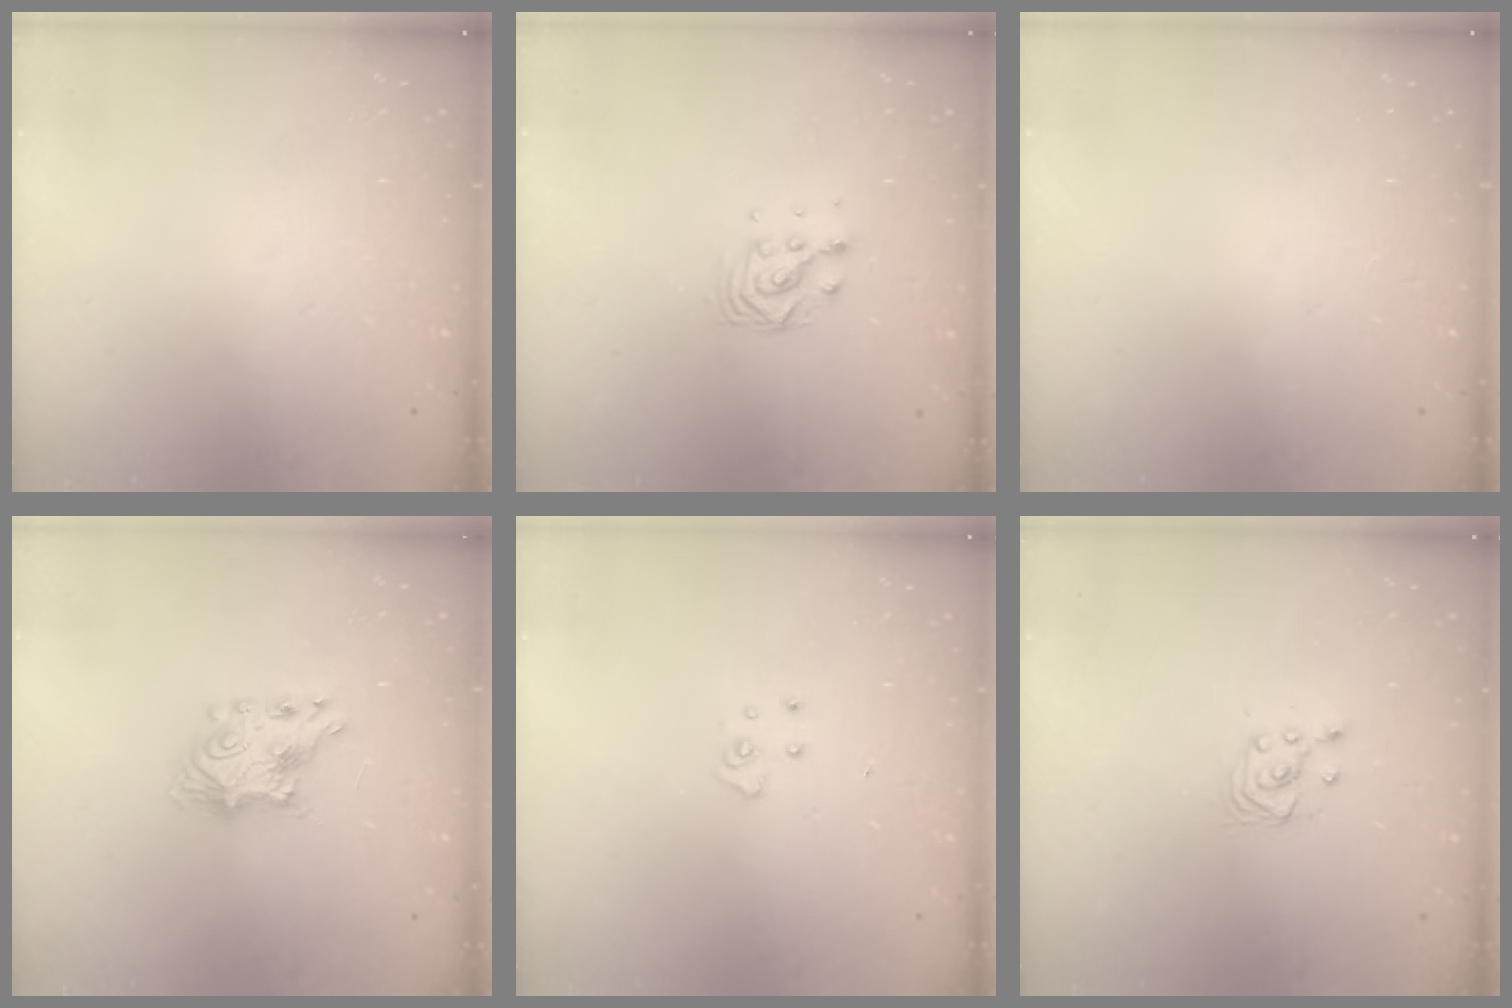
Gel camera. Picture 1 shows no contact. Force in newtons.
{"total": 6.8, "press": 6.8, "slide": 0.4}
{"total": 0.0}
{"total": 7.2, "press": 7.2, "slide": 0.4}
{"total": 4.4, "press": 4.4, "slide": 0.3}
{"total": 3.1, "press": 2.8, "slide": 1.3}